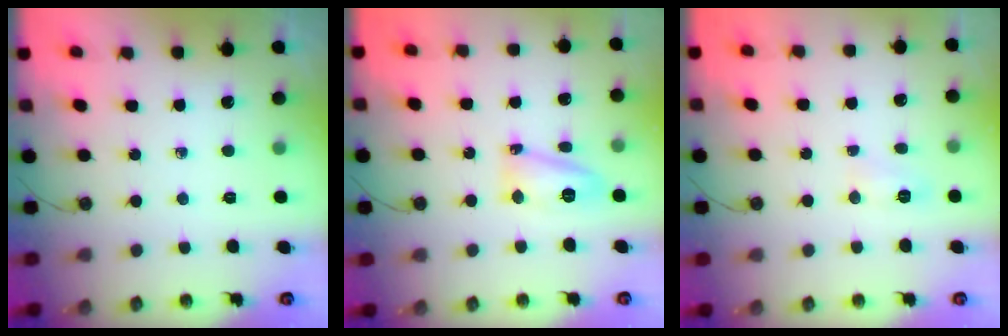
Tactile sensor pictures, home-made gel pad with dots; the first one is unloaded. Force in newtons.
{"total": 10.3, "press": 9.6, "slide": 3.8}
{"total": 7.1, "press": 7.0, "slide": 0.8}